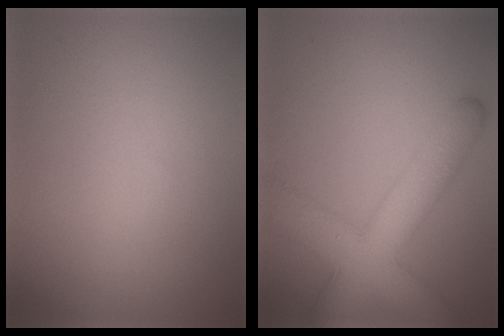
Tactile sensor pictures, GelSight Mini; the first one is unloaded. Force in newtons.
{"total": 8.6, "press": 8.6, "slide": 0.4}